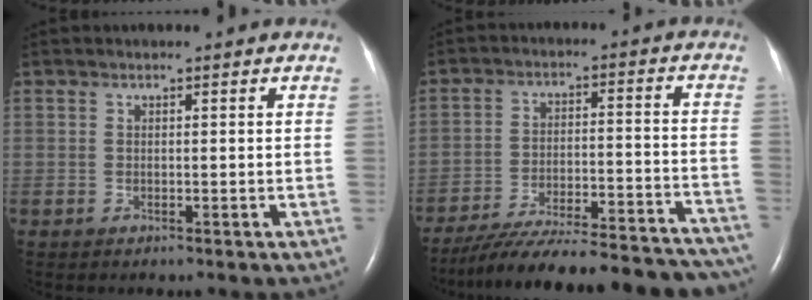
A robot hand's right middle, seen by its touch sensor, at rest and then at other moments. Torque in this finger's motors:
{"motor_torque": [1.05, -1.09, 0.30, 0.12]}